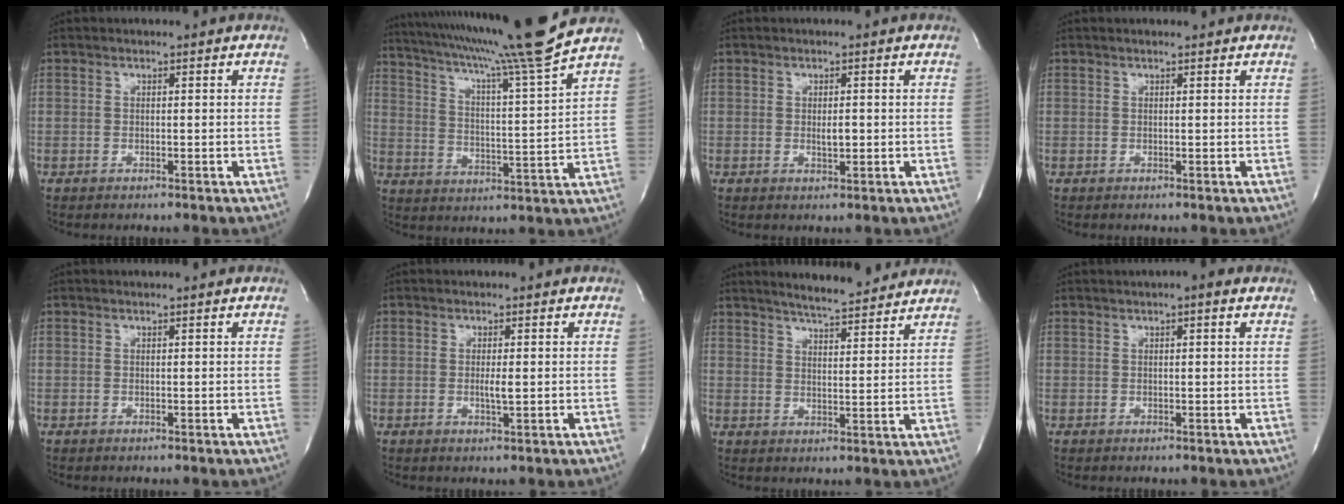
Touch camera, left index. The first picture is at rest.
{"total": 19.1, "force": [16.3, -2.9, 9.6], "torque": [-0.168, -0.039, 0.239]}
{"total": 1.7, "force": [-0.1, 0.5, 1.6], "torque": [-0.029, -0.003, 0.000]}
{"total": 1.1, "force": [1.0, 0.1, 0.4], "torque": [-0.011, 0.008, 0.015]}
{"total": 0.0}
{"total": 1.7, "force": [-0.1, 0.1, 1.7], "torque": [-0.034, -0.005, -0.001]}
{"total": 10.7, "force": [9.8, 1.0, 4.1], "torque": [-0.066, 0.002, 0.133]}
{"total": 2.2, "force": [1.3, 0.3, 1.8], "torque": [-0.032, 0.008, 0.015]}